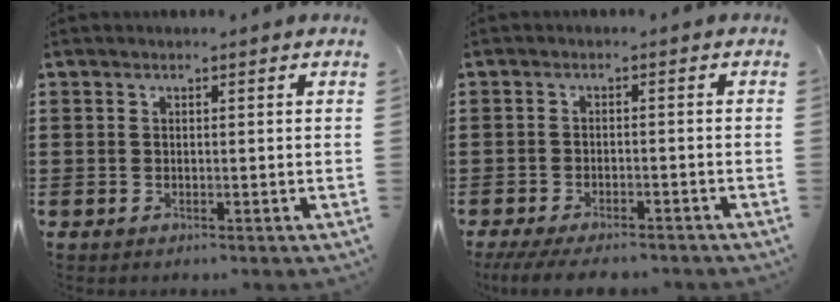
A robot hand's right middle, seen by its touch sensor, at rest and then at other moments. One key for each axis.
{"total": 3.1, "fx": -2.9, "fy": 0.3, "fz": 1.2, "tx": -0.035, "ty": -0.009, "tz": -0.061}